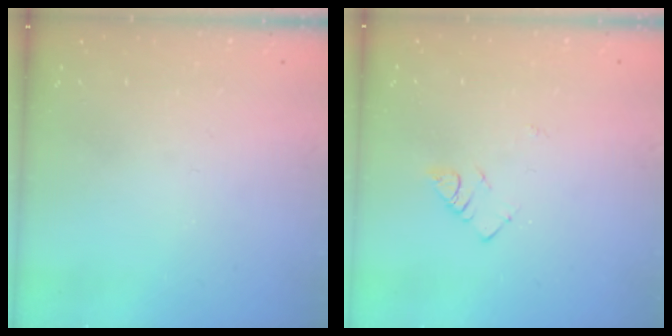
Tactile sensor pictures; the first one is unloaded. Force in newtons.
{"total": 2.8, "press": 2.7, "slide": 0.4}